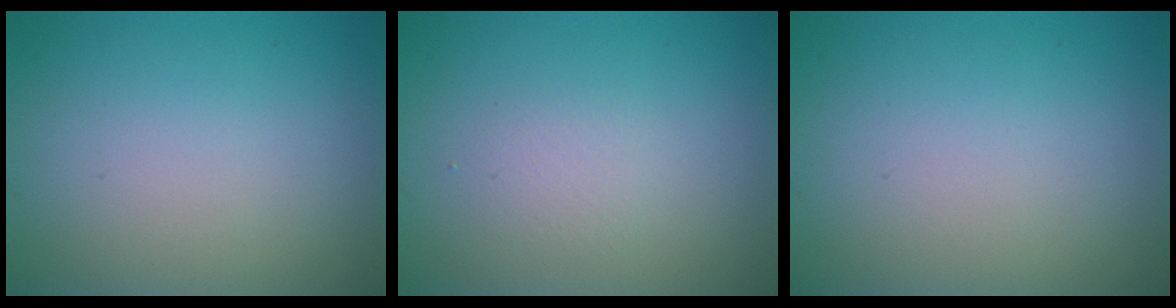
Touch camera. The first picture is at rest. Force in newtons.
{"total": 1.4, "press": 1.4, "slide": 0.1}
{"total": 0.0}